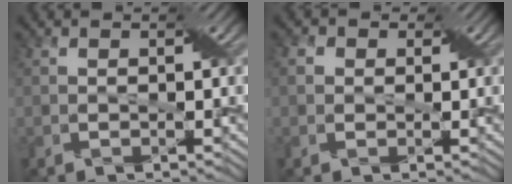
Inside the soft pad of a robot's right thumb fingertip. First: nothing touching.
{"total": 2.3, "force": [0.7, 2.1, 0.7], "torque": [-0.020, 0.005, -0.003]}